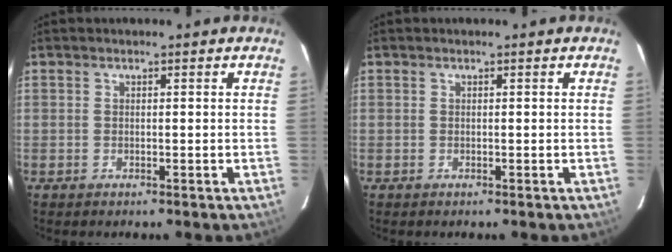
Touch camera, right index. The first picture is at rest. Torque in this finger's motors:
{"motor_torque": [0.00, 0.00, 0.01, 0.00]}